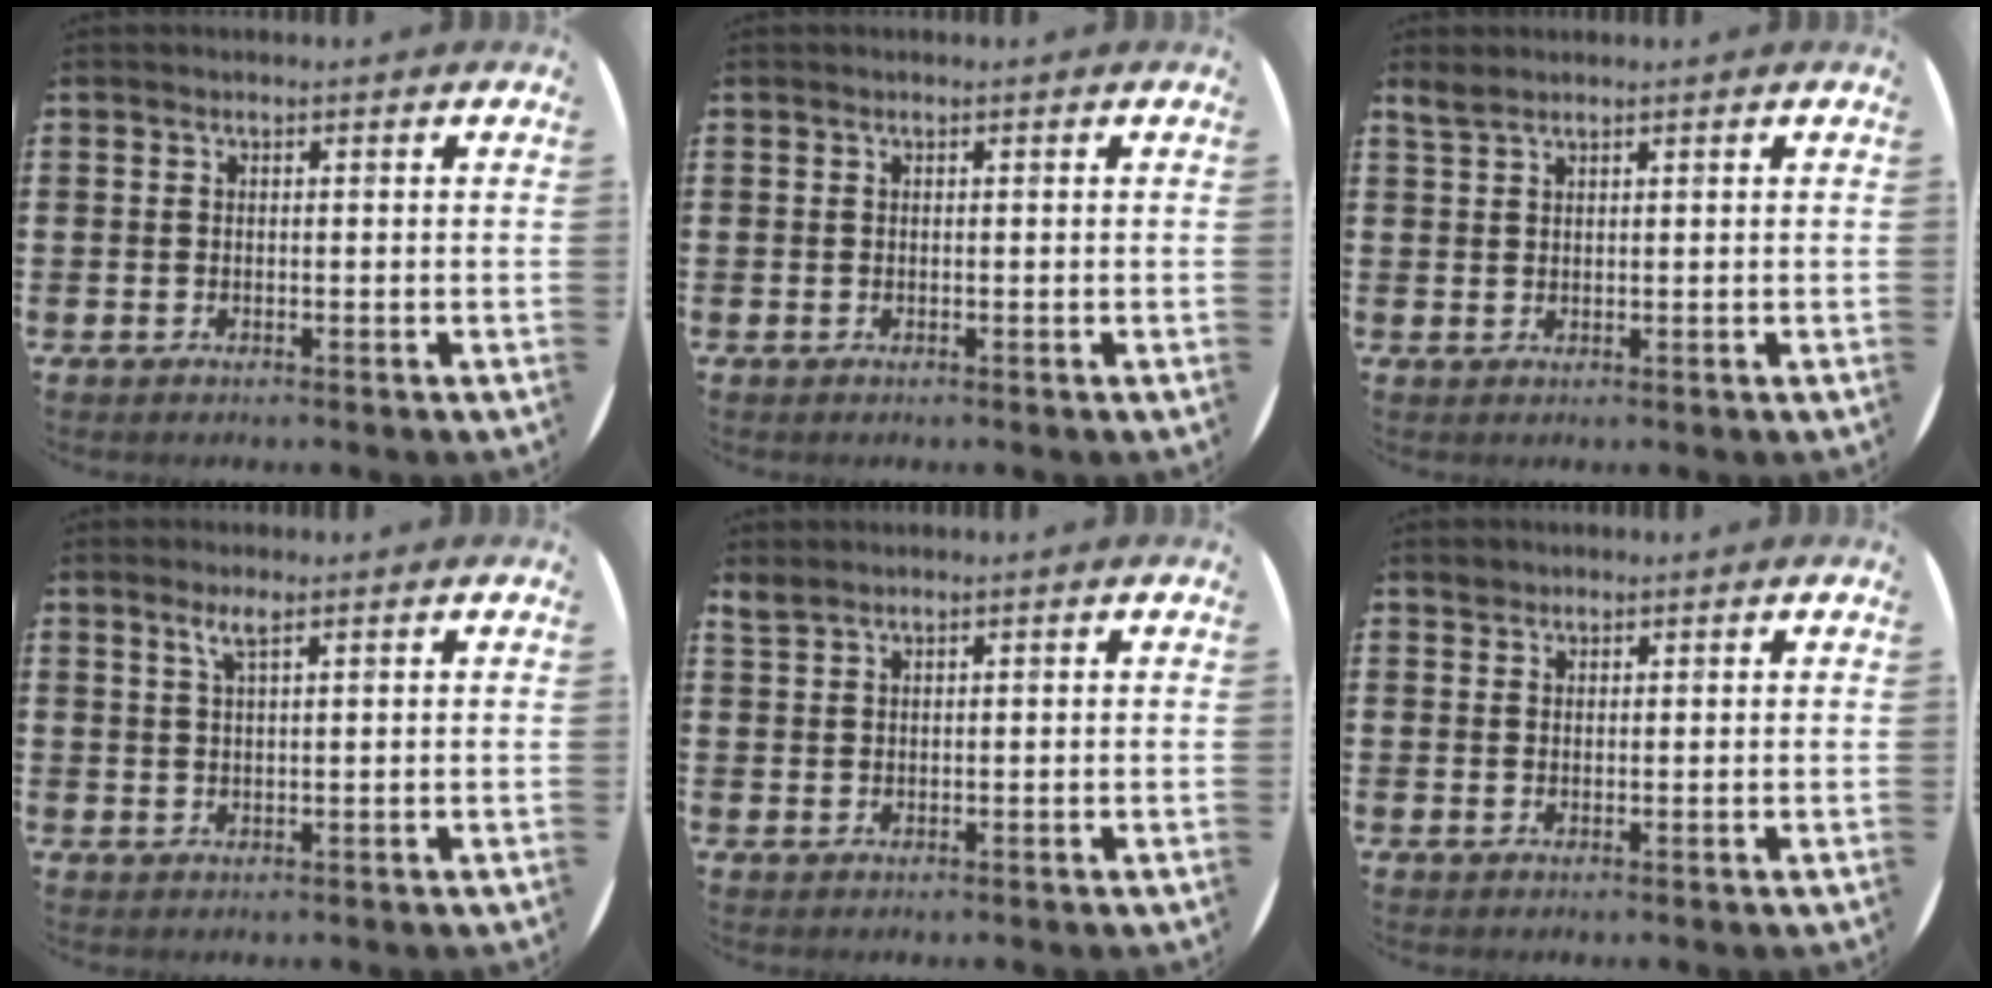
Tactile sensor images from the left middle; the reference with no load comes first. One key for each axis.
{"total": 0.0}
{"total": 1.7, "fx": 1.6, "fy": 0.4, "fz": 0.5, "tx": -0.013, "ty": 0.002, "tz": 0.030}
{"total": 2.4, "fx": 1.5, "fy": 0.3, "fz": 1.8, "tx": -0.037, "ty": 0.004, "tz": 0.026}
{"total": 1.4, "fx": 1.4, "fy": 0.1, "fz": 0.2, "tx": -0.005, "ty": 0.001, "tz": 0.026}
{"total": 1.1, "fx": 1.0, "fy": 0.4, "fz": -0.1, "tx": 0.008, "ty": 0.000, "tz": 0.018}